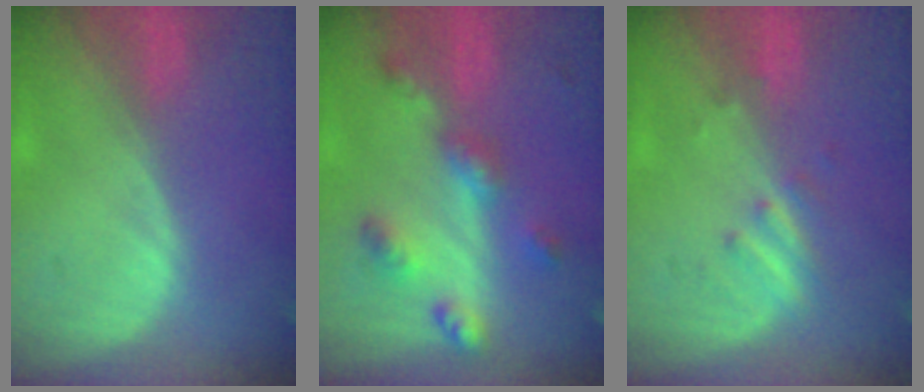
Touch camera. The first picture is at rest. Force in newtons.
{"total": 6.8, "press": 6.0, "slide": 3.2}
{"total": 2.8, "press": 2.6, "slide": 1.2}